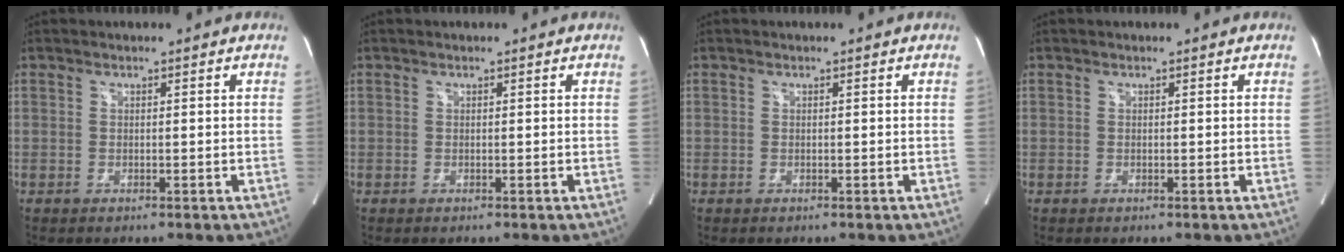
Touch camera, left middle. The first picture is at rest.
{"total": 0.0}
{"total": 0.0}
{"total": 0.0}